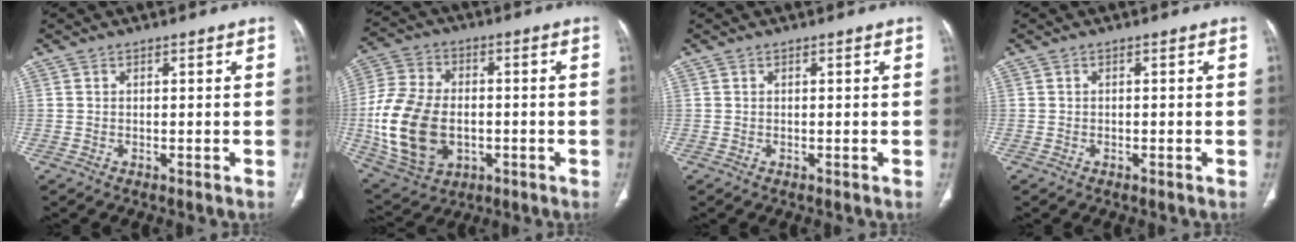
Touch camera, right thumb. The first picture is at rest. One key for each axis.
{"total": 19.1, "fx": -2.6, "fy": 13.1, "fz": 13.7, "tx": -0.267, "ty": 0.004, "tz": -0.031}
{"total": 0.0}
{"total": 0.0}